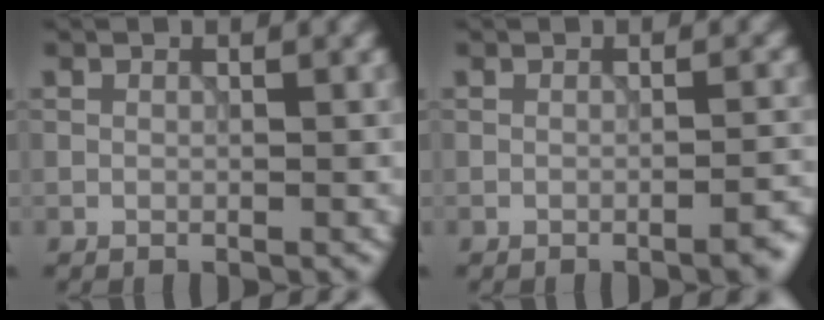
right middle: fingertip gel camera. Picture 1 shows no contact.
{"total": 2.1, "force": [-1.2, 0.5, 1.6], "torque": [-0.014, 0.004, -0.022]}